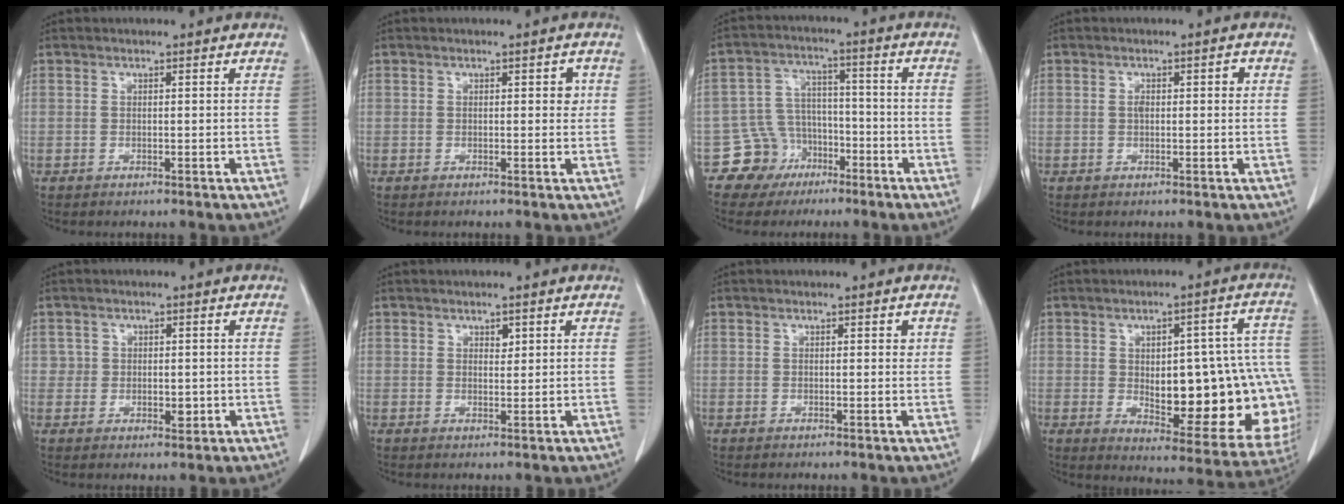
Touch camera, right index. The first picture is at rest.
{"total": 1.7, "force": [0.4, 0.9, 1.5], "torque": [-0.015, 0.008, 0.004]}
{"total": 7.0, "force": [-3.8, 5.9, 0.0], "torque": [0.015, 0.018, -0.059]}
{"total": 2.2, "force": [0.3, 1.0, 2.0], "torque": [-0.032, 0.013, 0.005]}
{"total": 2.7, "force": [0.0, 2.3, 1.3], "torque": [-0.009, 0.002, 0.001]}
{"total": 1.3, "force": [1.0, 0.3, 0.8], "torque": [-0.016, -0.006, 0.018]}
{"total": 1.0, "force": [0.3, 0.6, 0.7], "torque": [-0.006, 0.004, 0.004]}
{"total": 23.0, "force": [-2.3, 8.2, 21.3], "torque": [-0.190, 0.028, 0.002]}